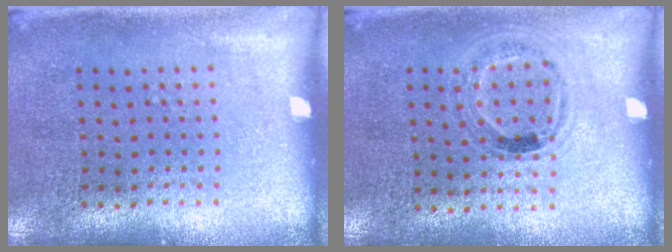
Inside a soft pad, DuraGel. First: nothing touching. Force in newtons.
{"total": 1.0, "press": 0.8, "slide": 0.7}